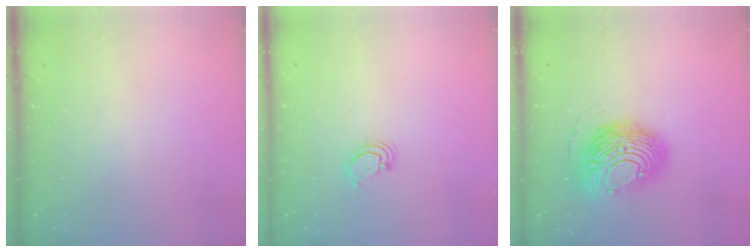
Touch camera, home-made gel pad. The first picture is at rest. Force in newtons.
{"total": 2.9, "press": 2.9, "slide": 0.2}
{"total": 14.0, "press": 14.0, "slide": 1.3}